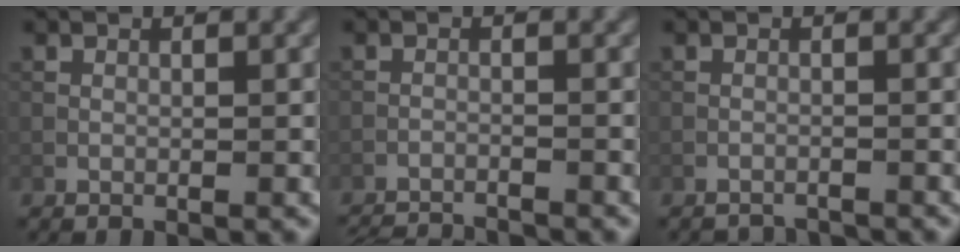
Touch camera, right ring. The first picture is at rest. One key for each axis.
{"total": 6.8, "fx": -6.6, "fy": 0.9, "fz": 1.1, "tx": -0.020, "ty": -0.013, "tz": -0.099}
{"total": 3.1, "fx": -3.1, "fy": 0.3, "fz": 0.2, "tx": -0.009, "ty": -0.006, "tz": -0.048}